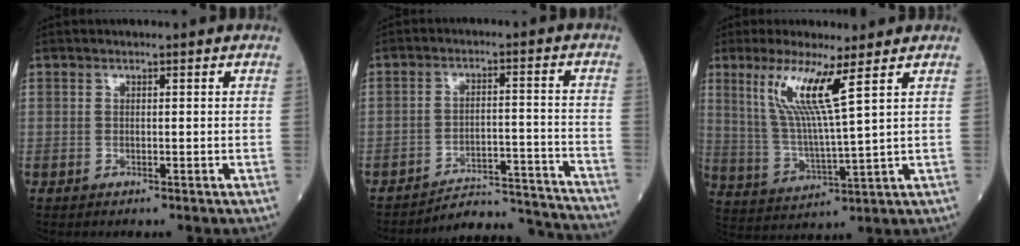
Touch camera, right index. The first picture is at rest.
{"total": 7.7, "force": [-7.6, 0.6, -0.2], "torque": [0.009, 0.011, -0.089]}
{"total": 9.7, "force": [4.7, -0.7, 8.5], "torque": [-0.175, -0.007, 0.098]}